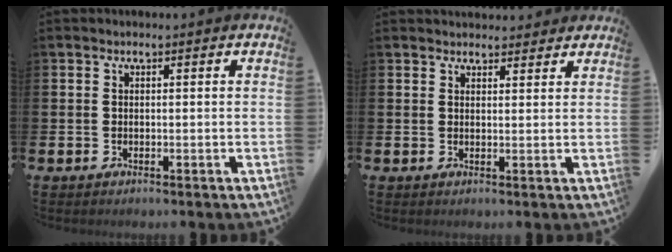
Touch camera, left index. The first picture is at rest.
{"total": 2.5, "force": [2.4, 0.9, -0.1], "torque": [0.007, -0.011, 0.042]}